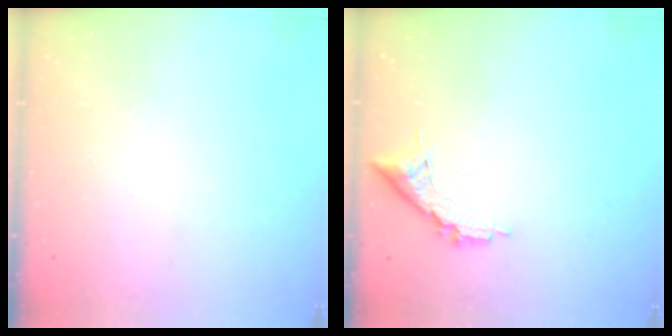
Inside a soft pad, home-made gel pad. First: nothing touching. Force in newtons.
{"total": 9.0, "press": 9.0, "slide": 0.4}